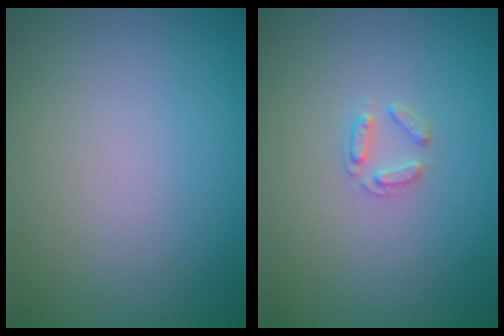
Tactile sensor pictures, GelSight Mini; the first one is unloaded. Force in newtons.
{"total": 1.5, "press": 1.4, "slide": 0.2}